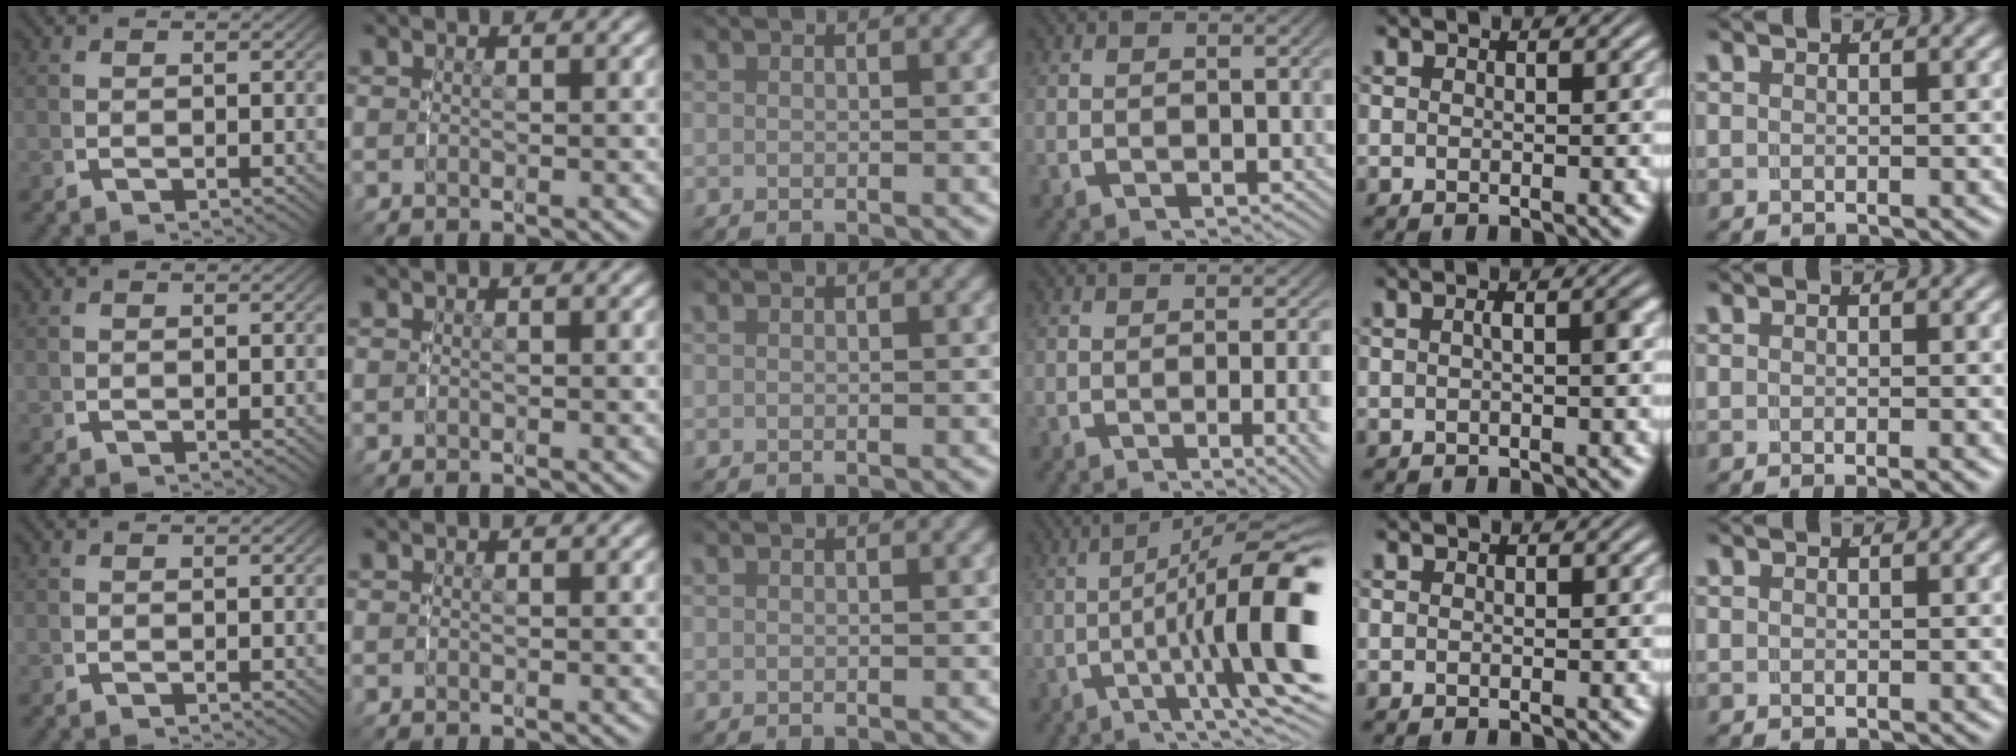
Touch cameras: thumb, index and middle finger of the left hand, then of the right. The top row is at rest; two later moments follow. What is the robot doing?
{"motion": "lift_and_place", "object": "condiment"}